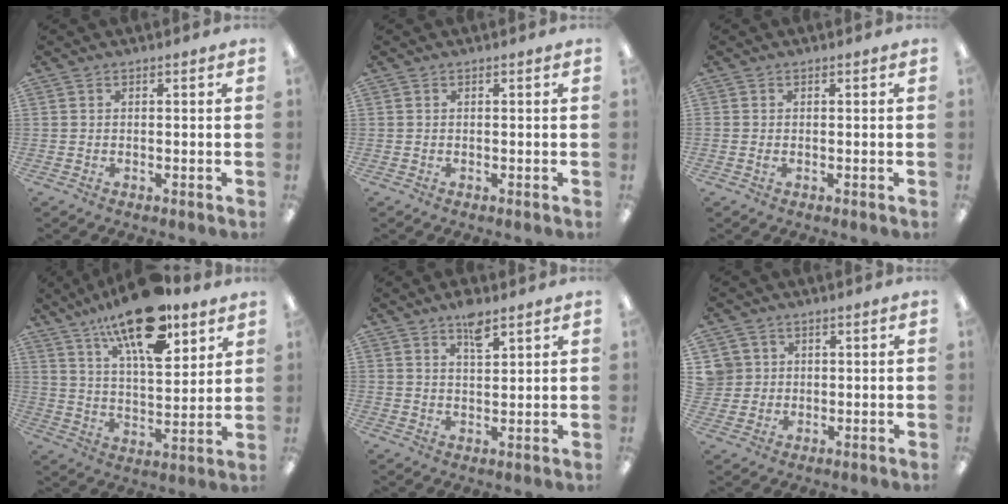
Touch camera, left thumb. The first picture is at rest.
{"total": 0.0}
{"total": 0.6, "force": [-0.1, 0.4, 0.5], "torque": [-0.010, 0.000, -0.002]}
{"total": 20.0, "force": [13.5, 7.6, 12.6], "torque": [-0.208, -0.068, 0.225]}
{"total": 5.7, "force": [4.1, 1.8, 3.5], "torque": [-0.046, -0.022, 0.067]}
{"total": 4.7, "force": [1.3, 4.6, 0.1], "torque": [-0.012, 0.007, 0.027]}